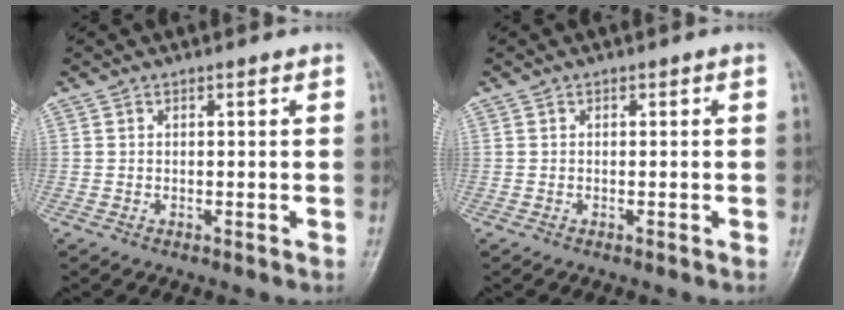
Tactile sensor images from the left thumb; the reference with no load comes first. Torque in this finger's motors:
{"motor_torque": [0.00, 0.00, -0.03, -0.02, 0.00]}